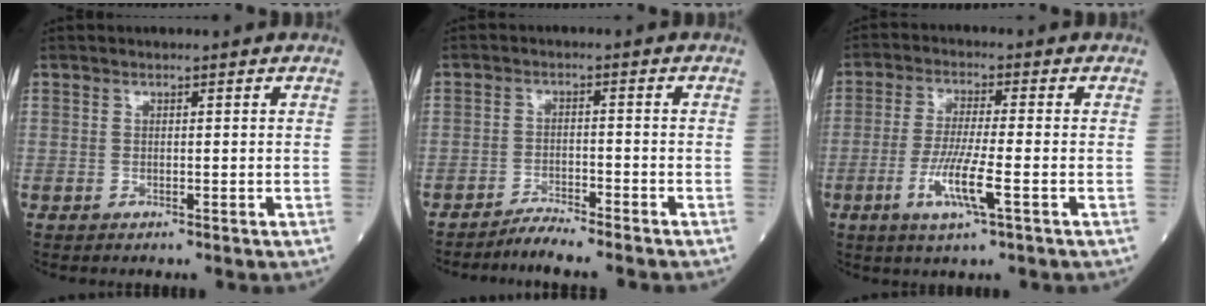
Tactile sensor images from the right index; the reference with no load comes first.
{"total": 3.9, "force": [-3.7, -0.9, 0.8], "torque": [-0.016, -0.013, -0.066]}
{"total": 7.6, "force": [-2.8, 0.1, 7.1], "torque": [-0.141, -0.014, -0.053]}